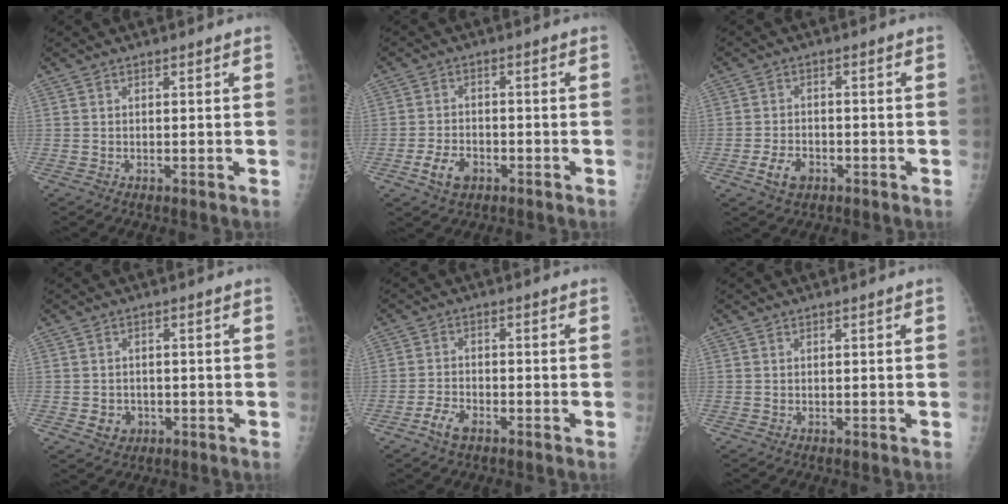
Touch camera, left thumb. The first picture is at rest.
{"total": 5.4, "force": [-2.6, 3.5, 3.2], "torque": [-0.054, 0.013, -0.044]}
{"total": 4.7, "force": [-2.3, 3.0, 2.7], "torque": [-0.044, 0.011, -0.038]}
{"total": 3.4, "force": [-0.9, 3.0, 1.3], "torque": [-0.007, 0.004, -0.006]}
{"total": 4.1, "force": [-2.6, 2.0, 2.4], "torque": [-0.047, 0.013, -0.048]}
{"total": 0.0}